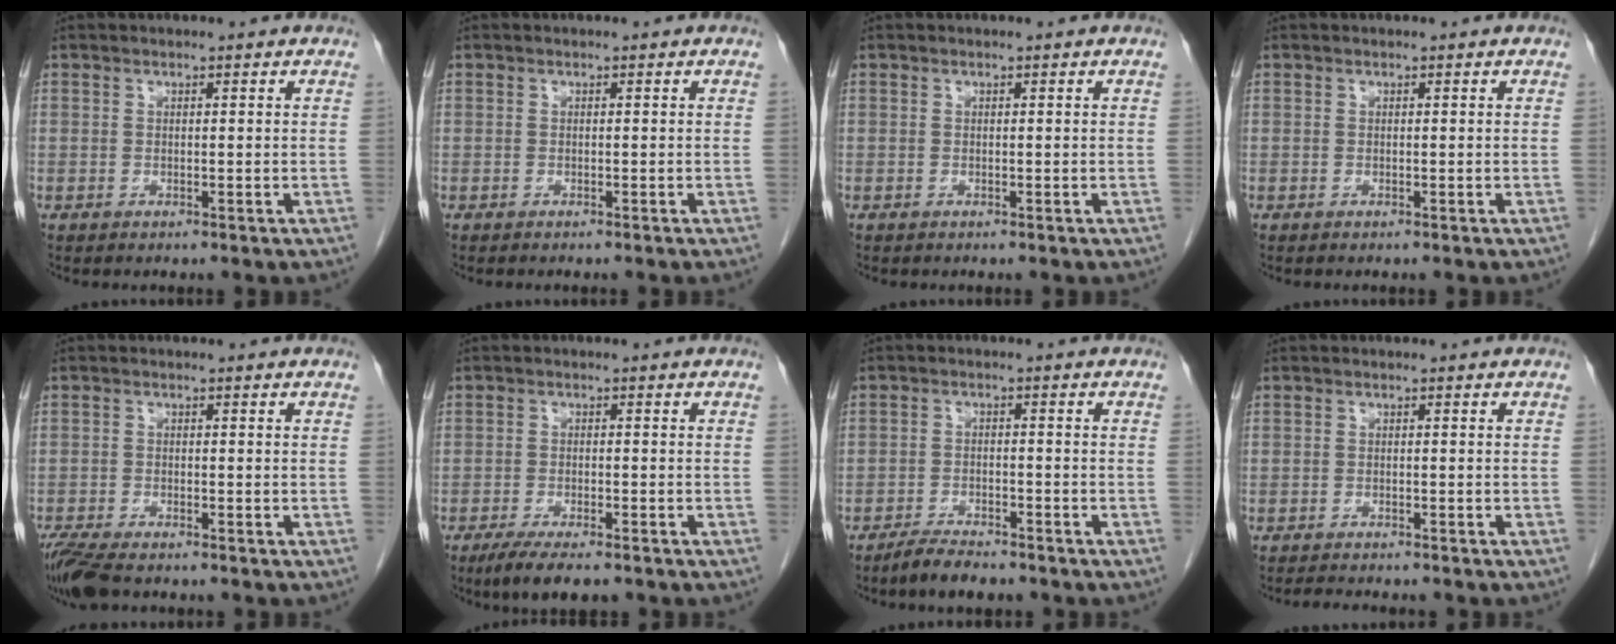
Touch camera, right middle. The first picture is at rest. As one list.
[{"total": 1.0, "force": [-0.9, -0.1, 0.5], "torque": [0.001, 0.003, -0.010]}, {"total": 0.0}, {"total": 0.0}, {"total": 5.5, "force": [-4.5, 1.1, 3.0], "torque": [-0.064, -0.018, -0.081]}, {"total": 6.5, "force": [-4.9, 1.4, 4.0], "torque": [-0.067, -0.014, -0.075]}, {"total": 4.4, "force": [-3.8, 0.9, 1.9], "torque": [-0.041, -0.008, -0.067]}, {"total": 4.1, "force": [-3.6, 0.7, 1.7], "torque": [-0.026, -0.007, -0.048]}]